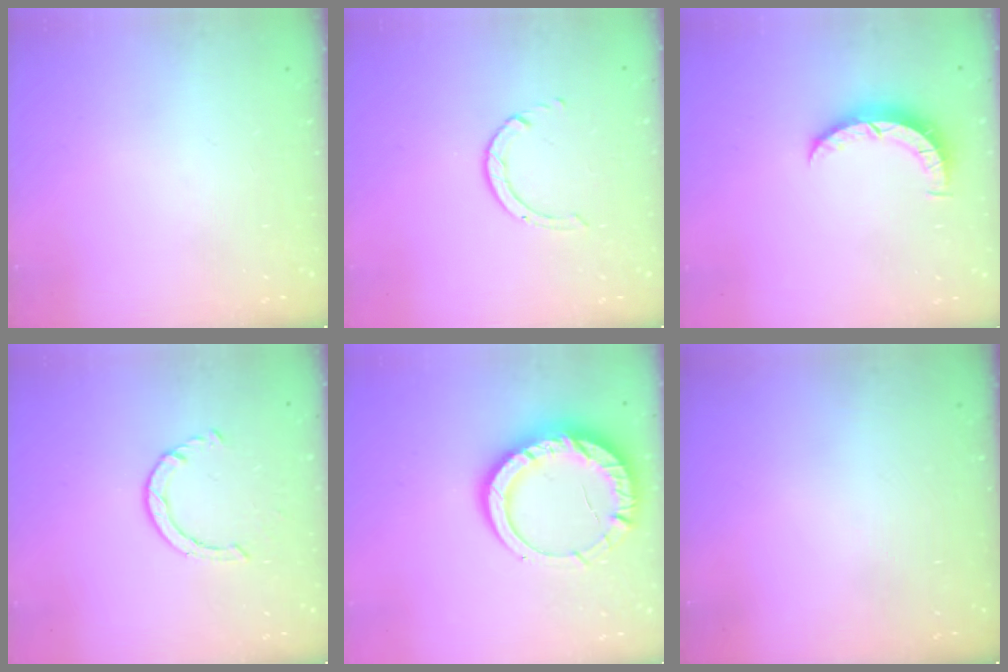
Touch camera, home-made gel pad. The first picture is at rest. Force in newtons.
{"total": 1.7, "press": 1.7, "slide": 0.1}
{"total": 5.0, "press": 4.9, "slide": 0.6}
{"total": 2.2, "press": 2.2, "slide": 0.4}
{"total": 13.6, "press": 13.6, "slide": 1.2}
{"total": 0.0}